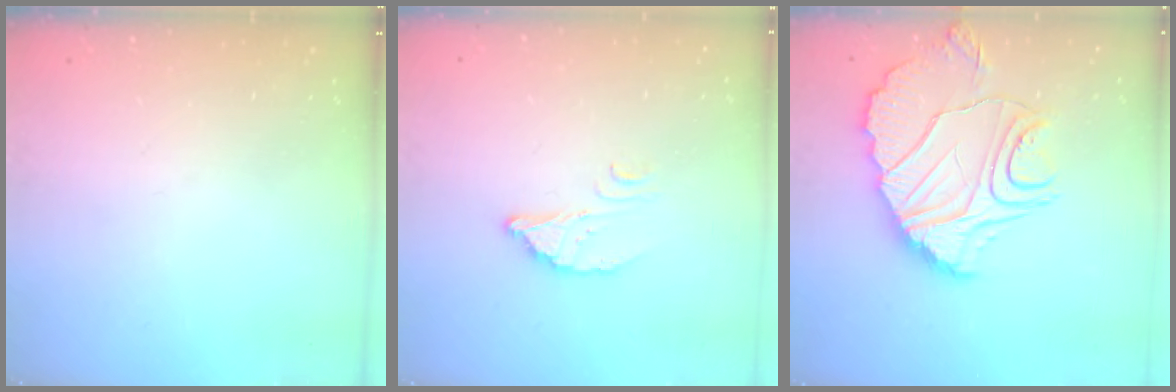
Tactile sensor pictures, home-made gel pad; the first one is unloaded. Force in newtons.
{"total": 3.7, "press": 3.7, "slide": 0.3}
{"total": 13.9, "press": 13.9, "slide": 0.6}